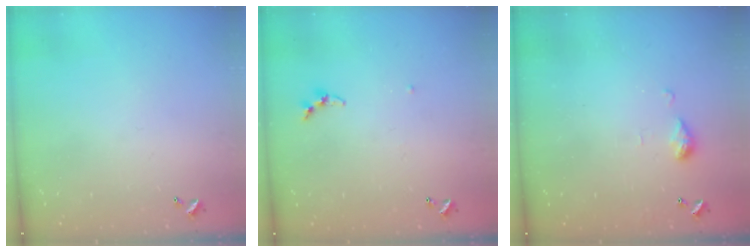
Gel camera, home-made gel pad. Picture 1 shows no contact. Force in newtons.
{"total": 4.0, "press": 3.9, "slide": 0.5}
{"total": 5.6, "press": 5.5, "slide": 0.7}